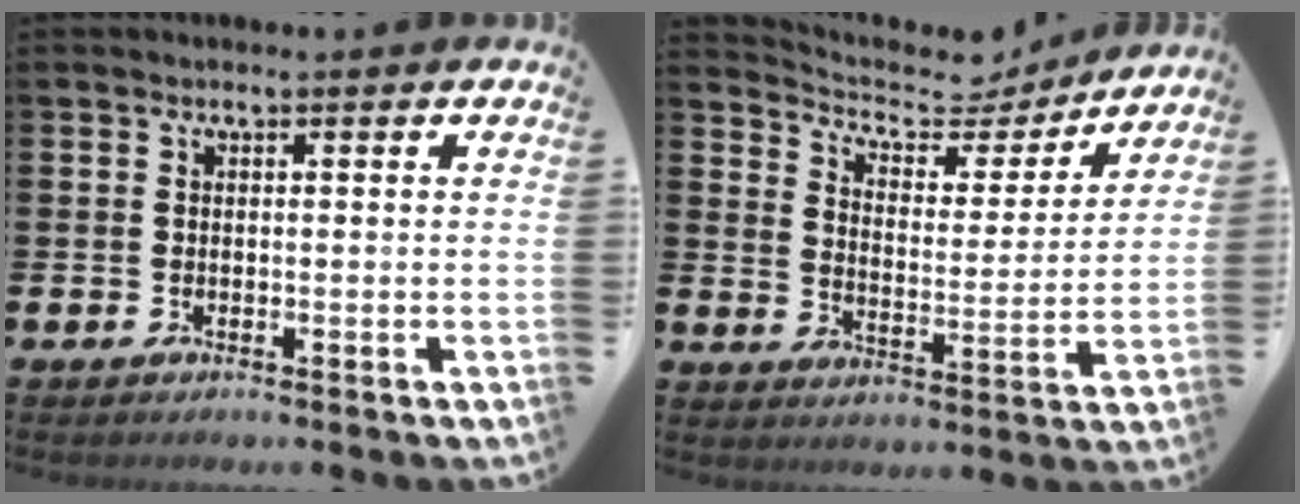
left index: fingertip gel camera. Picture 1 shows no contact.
{"total": 6.4, "force": [5.8, 2.5, 1.1], "torque": [-0.050, -0.047, 0.095]}